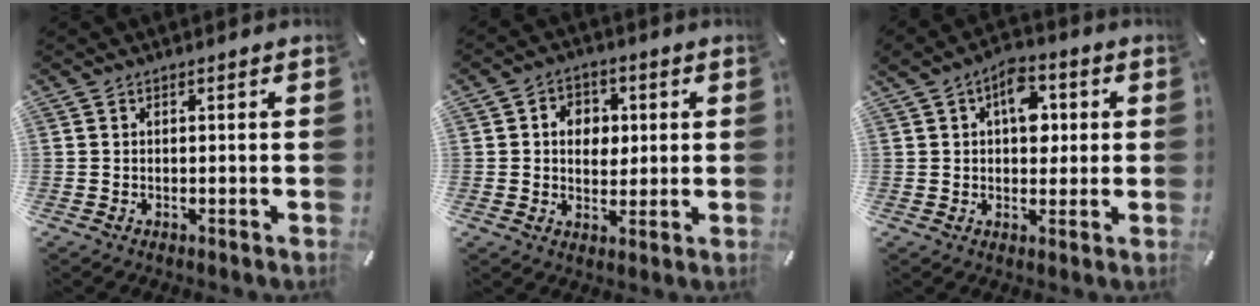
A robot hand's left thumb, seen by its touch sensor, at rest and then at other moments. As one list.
[{"total": 6.1, "force": [0.7, 5.2, 3.2], "torque": [-0.048, 0.005, 0.007]}, {"total": 8.7, "force": [2.1, 5.9, 6.0], "torque": [-0.072, 0.001, 0.030]}]